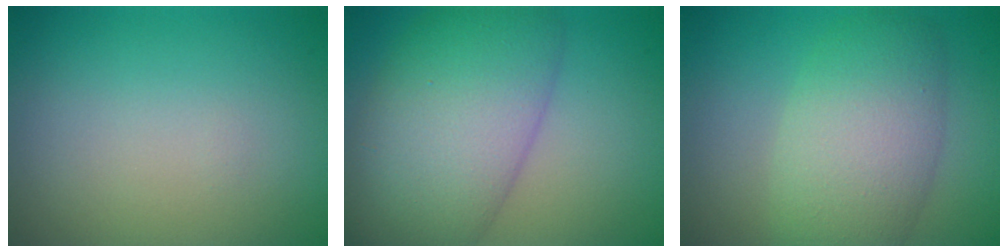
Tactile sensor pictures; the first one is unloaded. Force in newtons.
{"total": 10.5, "press": 10.5, "slide": 0.3}
{"total": 7.0, "press": 7.0, "slide": 0.1}